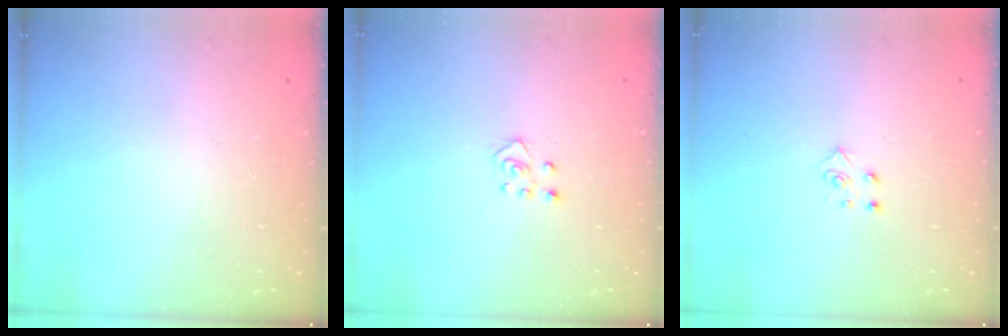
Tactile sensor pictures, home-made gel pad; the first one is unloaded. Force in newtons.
{"total": 3.0, "press": 3.0, "slide": 0.3}
{"total": 3.9, "press": 3.9, "slide": 0.3}